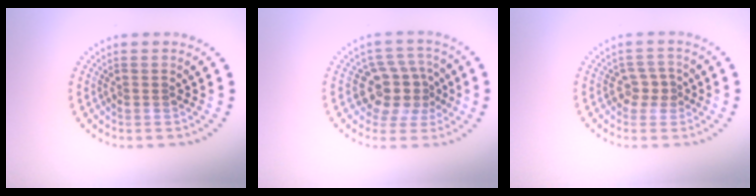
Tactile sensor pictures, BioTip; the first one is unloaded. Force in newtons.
{"total": 4.3, "press": 3.7, "slide": 2.1}
{"total": 1.7, "press": 1.5, "slide": 0.8}